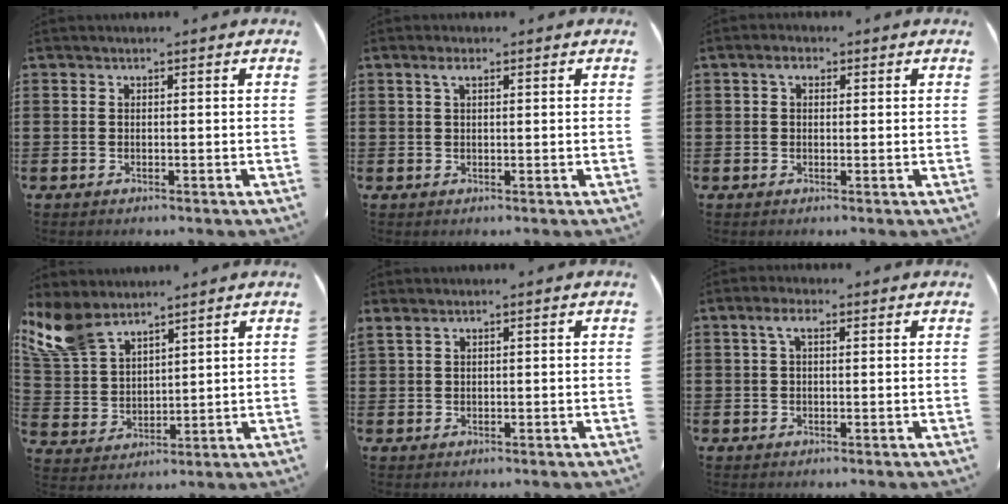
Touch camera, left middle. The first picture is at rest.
{"total": 1.9, "force": [0.8, 0.7, 1.6], "torque": [-0.035, 0.006, 0.013]}
{"total": 1.9, "force": [0.7, 1.2, 1.3], "torque": [-0.030, 0.008, 0.012]}
{"total": 8.0, "force": [6.3, 3.5, 3.5], "torque": [-0.103, -0.016, 0.120]}
{"total": 1.2, "force": [0.9, 0.2, 0.8], "torque": [-0.021, -0.003, 0.019]}
{"total": 3.1, "force": [1.1, 1.3, 2.6], "torque": [-0.057, 0.008, 0.018]}